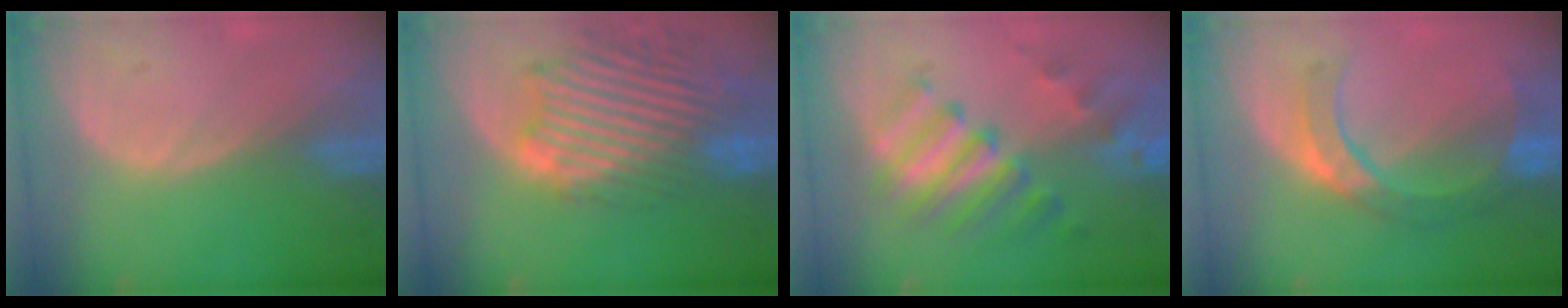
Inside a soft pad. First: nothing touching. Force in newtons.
{"total": 13.7, "press": 11.7, "slide": 7.2}
{"total": 9.2, "press": 8.3, "slide": 4.0}
{"total": 7.2, "press": 7.1, "slide": 1.1}